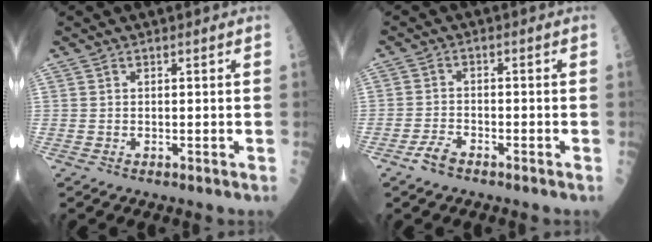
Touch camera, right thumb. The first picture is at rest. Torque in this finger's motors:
{"motor_torque": [1.64, 0.19, 0.40, -0.92, 0.07]}